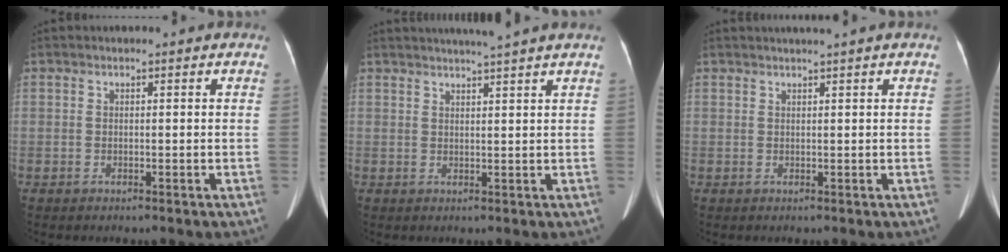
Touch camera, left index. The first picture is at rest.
{"total": 6.5, "force": [5.7, -1.3, 2.8], "torque": [-0.037, 0.012, 0.073]}
{"total": 2.4, "force": [2.0, -0.7, 1.1], "torque": [-0.008, 0.012, 0.038]}